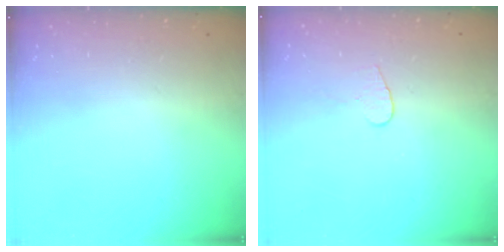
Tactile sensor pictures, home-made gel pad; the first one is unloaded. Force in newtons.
{"total": 4.0, "press": 4.0, "slide": 0.4}